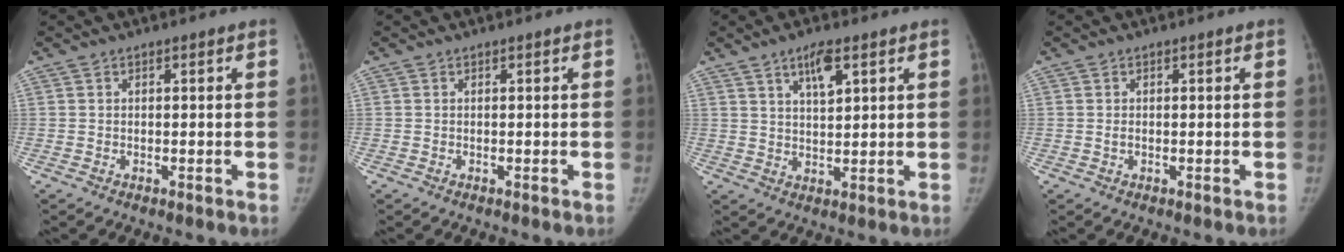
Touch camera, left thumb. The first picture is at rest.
{"total": 0.0}
{"total": 5.6, "force": [3.0, 1.9, 4.3], "torque": [-0.065, -0.015, 0.053]}
{"total": 0.7, "force": [-0.1, 0.4, 0.6], "torque": [-0.011, 0.005, -0.001]}